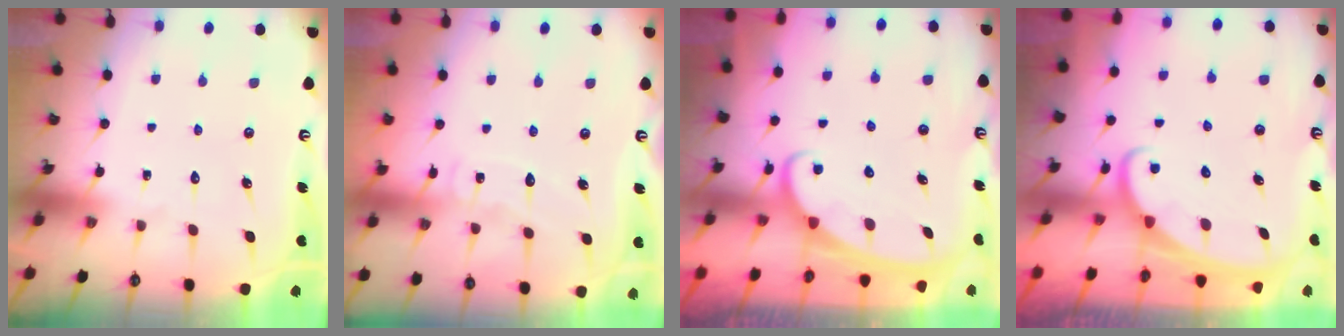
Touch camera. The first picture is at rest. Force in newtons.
{"total": 6.0, "press": 6.0, "slide": 0.6}
{"total": 2.3, "press": 2.3, "slide": 0.4}
{"total": 2.2, "press": 2.2, "slide": 0.1}